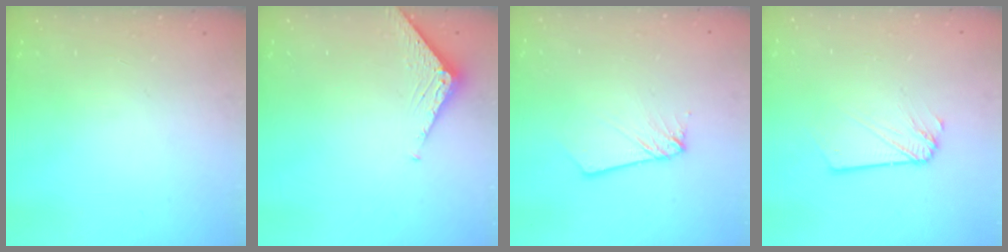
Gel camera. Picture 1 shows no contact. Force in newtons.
{"total": 3.5, "press": 3.5, "slide": 0.3}
{"total": 2.6, "press": 2.6, "slide": 0.2}
{"total": 2.1, "press": 2.1, "slide": 0.3}